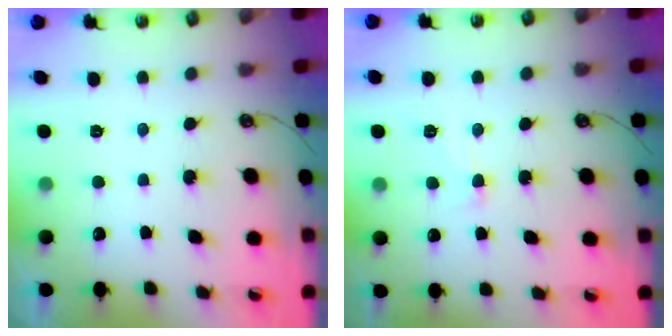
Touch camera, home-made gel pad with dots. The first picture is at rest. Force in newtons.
{"total": 2.8, "press": 2.8, "slide": 0.5}